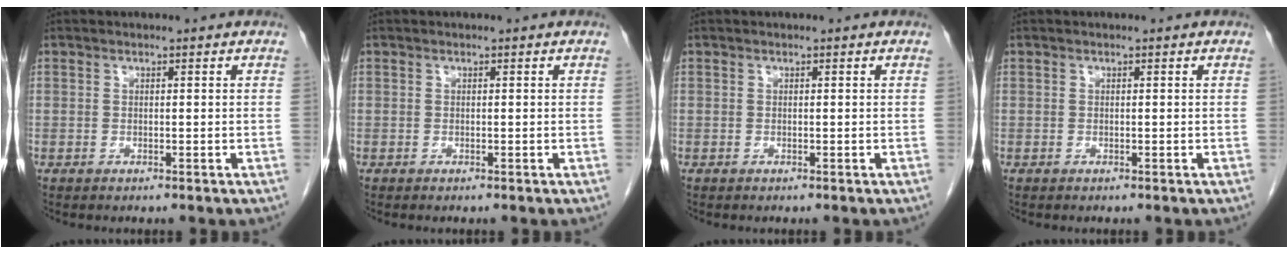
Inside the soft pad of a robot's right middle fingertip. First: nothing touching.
{"total": 0.0}
{"total": 0.0}
{"total": 0.0}